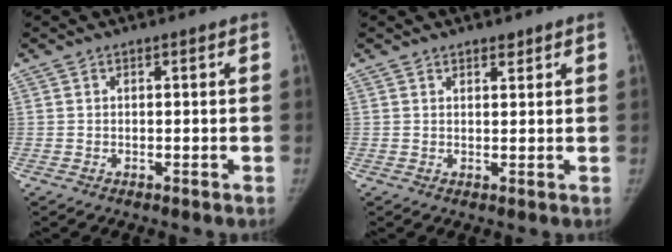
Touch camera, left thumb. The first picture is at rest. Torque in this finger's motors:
{"motor_torque": [-0.23, -0.16, -0.42, 0.03, 0.04]}